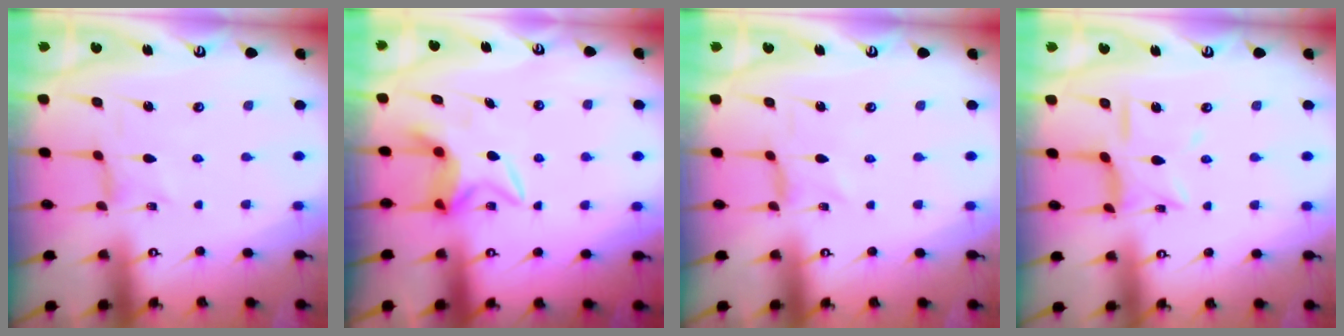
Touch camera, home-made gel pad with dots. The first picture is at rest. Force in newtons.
{"total": 5.8, "press": 5.8, "slide": 0.2}
{"total": 0.0}
{"total": 9.2, "press": 9.2, "slide": 0.6}